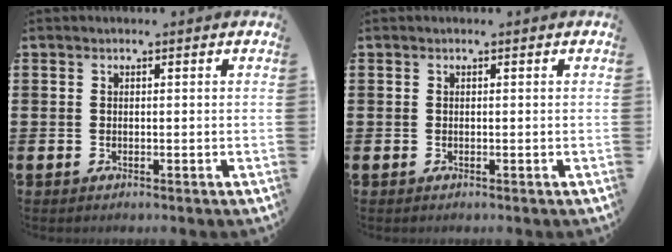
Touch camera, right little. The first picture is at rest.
{"total": 0.0}